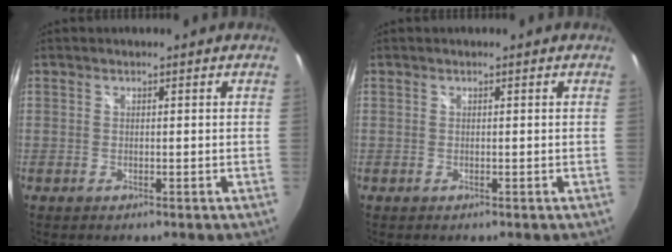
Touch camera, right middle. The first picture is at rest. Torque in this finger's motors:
{"motor_torque": [0.00, 0.00, 0.00, 0.00]}